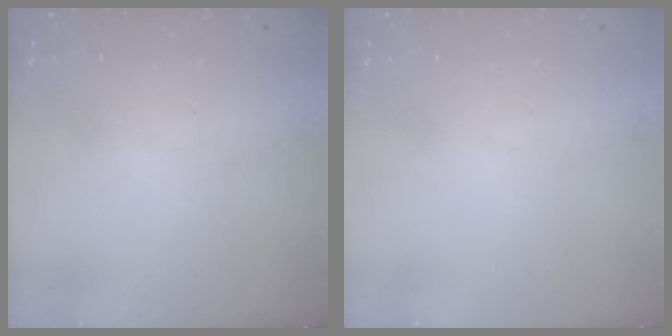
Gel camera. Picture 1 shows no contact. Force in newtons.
{"total": 0.0}